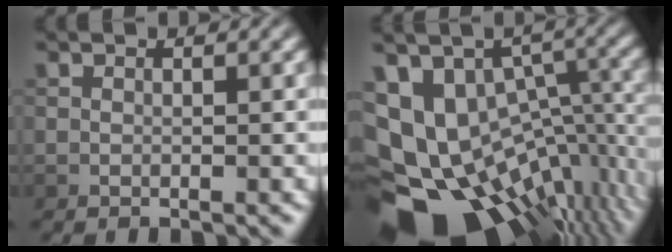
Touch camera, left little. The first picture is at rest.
{"total": 17.1, "force": [-5.6, 11.6, 11.2], "torque": [-0.177, -0.001, -0.045]}